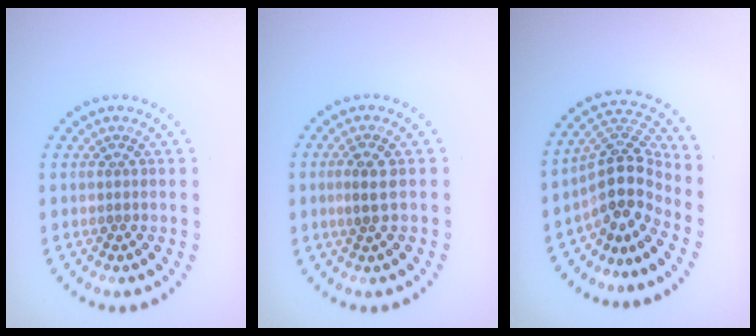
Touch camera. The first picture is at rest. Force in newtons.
{"total": 1.9, "press": 1.8, "slide": 0.6}
{"total": 4.8, "press": 3.6, "slide": 3.2}